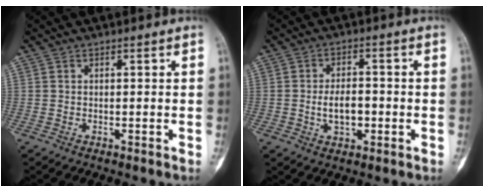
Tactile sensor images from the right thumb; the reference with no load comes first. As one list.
[{"total": 5.8, "force": [-1.1, 3.4, 4.5], "torque": [-0.065, 0.010, -0.017]}]